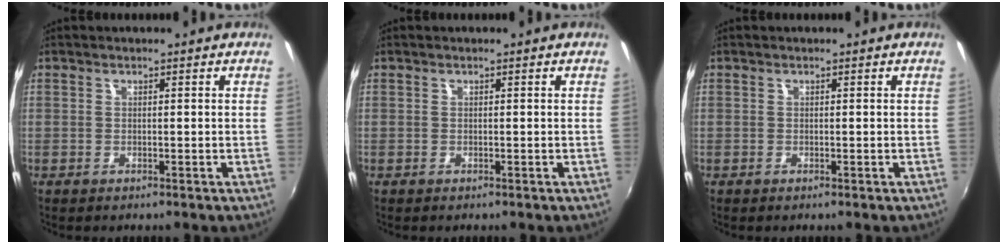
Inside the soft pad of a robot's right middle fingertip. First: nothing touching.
{"total": 0.0}
{"total": 0.0}